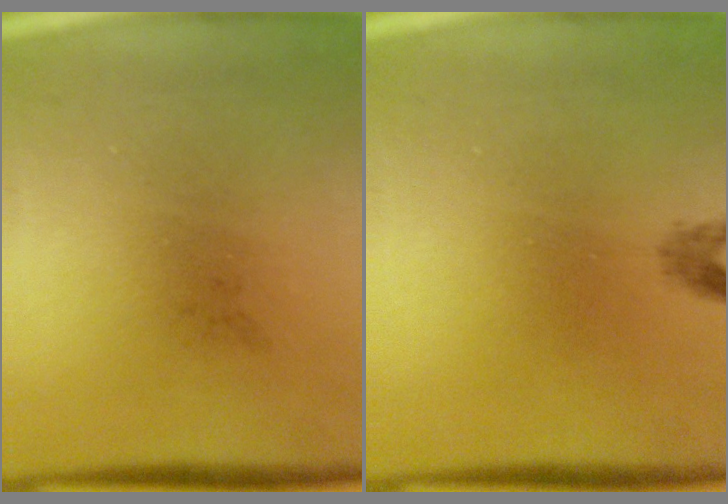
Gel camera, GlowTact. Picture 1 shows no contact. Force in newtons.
{"total": 1.2}